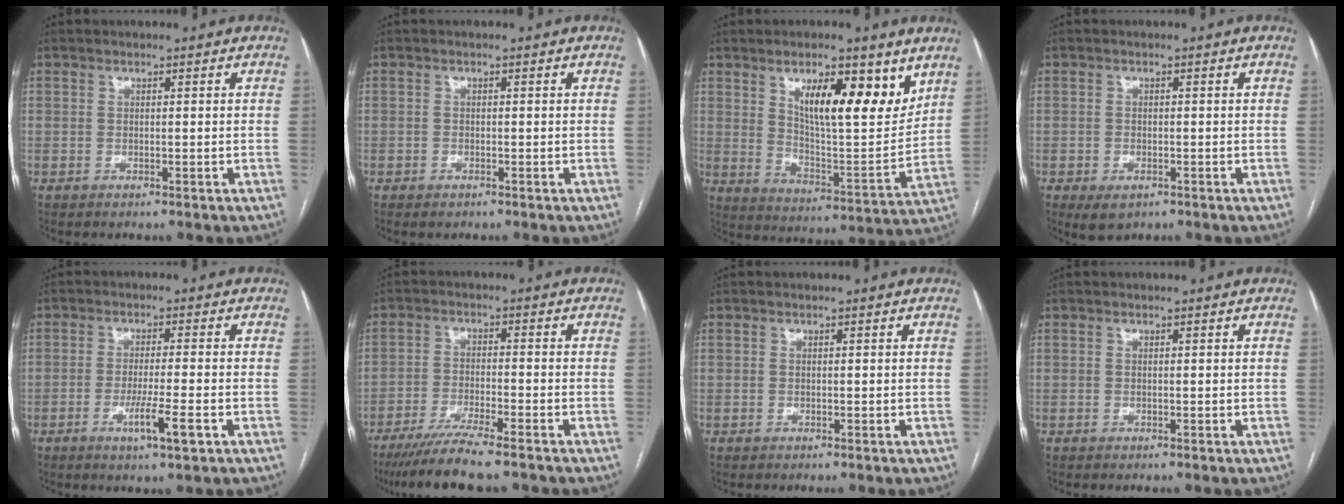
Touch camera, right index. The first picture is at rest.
{"total": 0.9, "force": [-0.6, 0.5, 0.4], "torque": [-0.007, 0.001, -0.005]}
{"total": 14.6, "force": [7.9, 3.9, 11.6], "torque": [-0.177, -0.009, 0.134]}
{"total": 3.1, "force": [-1.6, 1.8, 1.9], "torque": [-0.034, -0.003, -0.013]}
{"total": 5.7, "force": [-2.4, -0.1, 5.2], "torque": [-0.091, -0.011, -0.041]}
{"total": 8.8, "force": [-7.1, -0.3, 5.2], "torque": [-0.085, -0.025, -0.120]}
{"total": 0.0}
{"total": 0.0}